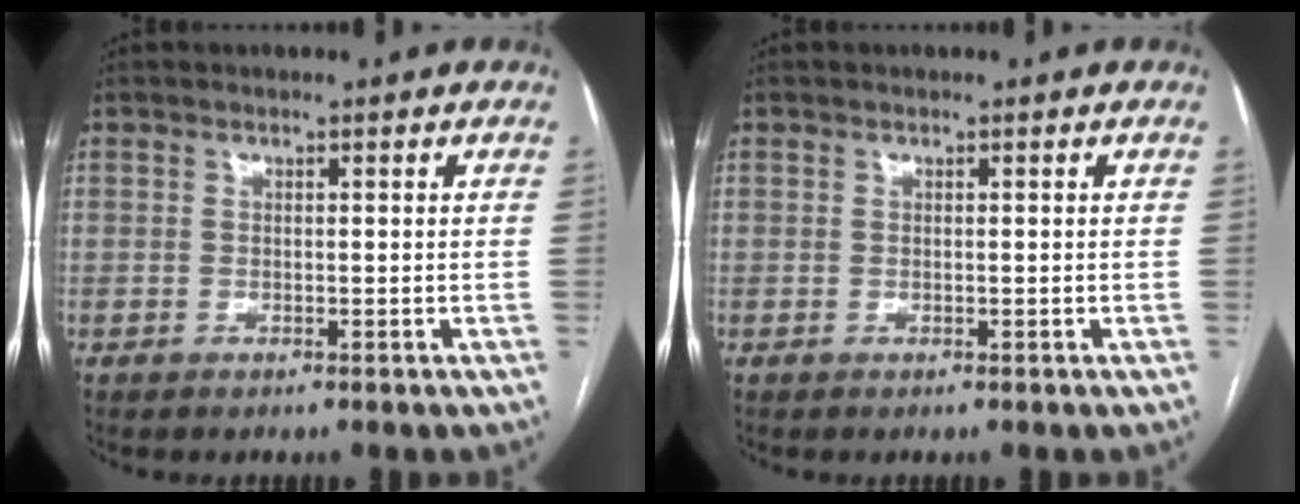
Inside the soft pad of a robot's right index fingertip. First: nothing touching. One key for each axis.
{"total": 0.0}